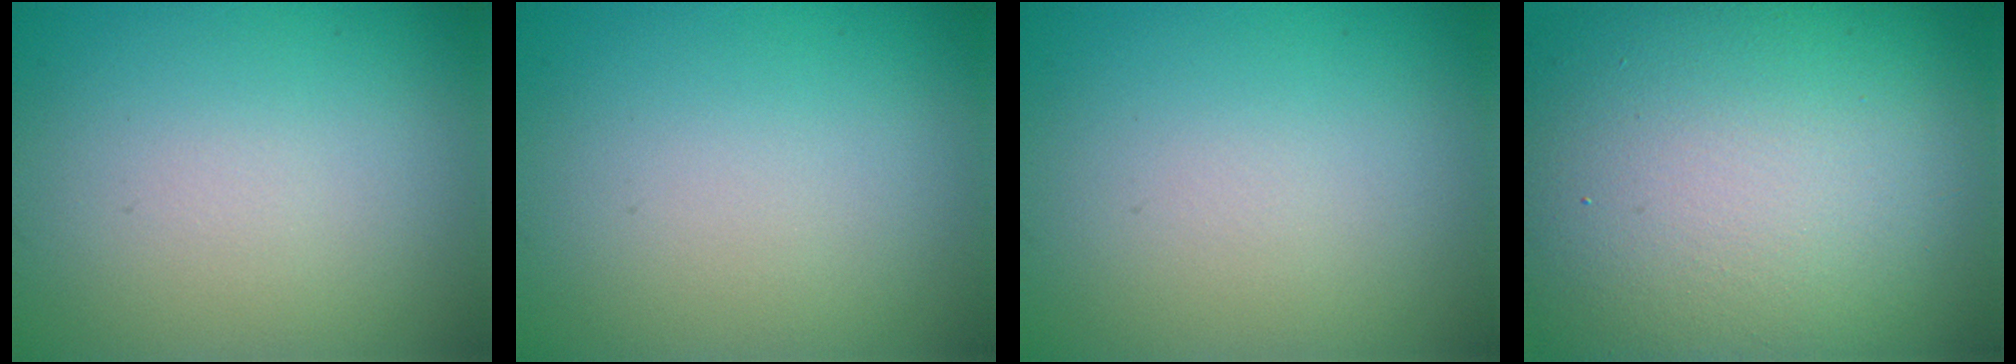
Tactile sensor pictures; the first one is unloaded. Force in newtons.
{"total": 0.0}
{"total": 0.0}
{"total": 17.8, "press": 17.8, "slide": 0.6}